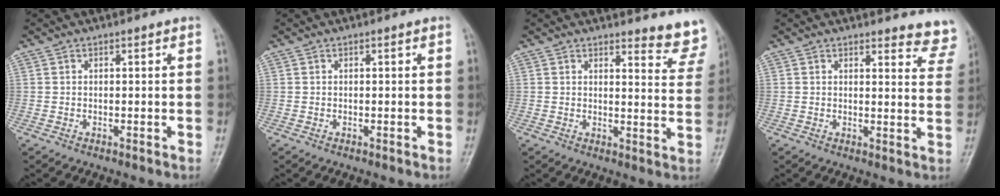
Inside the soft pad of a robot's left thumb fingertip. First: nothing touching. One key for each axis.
{"total": 0.0}
{"total": 7.9, "fx": 7.7, "fy": 1.6, "fz": 1.1, "tx": 0.017, "ty": -0.074, "tz": 0.068}
{"total": 7.8, "fx": 7.5, "fy": 2.0, "fz": 0.5, "tx": 0.038, "ty": -0.057, "tz": 0.055}